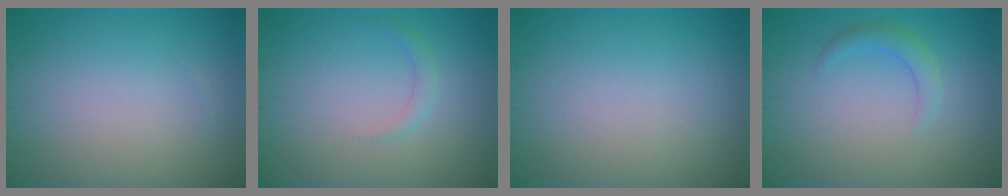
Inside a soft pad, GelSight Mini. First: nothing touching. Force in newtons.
{"total": 1.1, "press": 1.1, "slide": 0.0}
{"total": 0.0}
{"total": 1.8, "press": 1.8, "slide": 0.2}